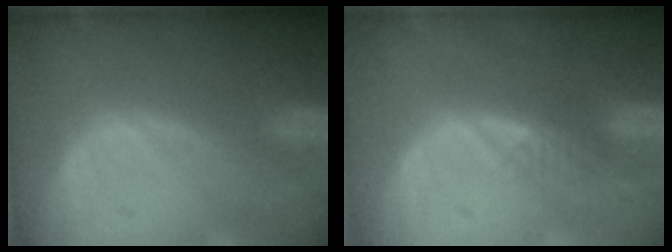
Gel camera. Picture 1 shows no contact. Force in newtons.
{"total": 1.6, "press": 1.4, "slide": 0.9}